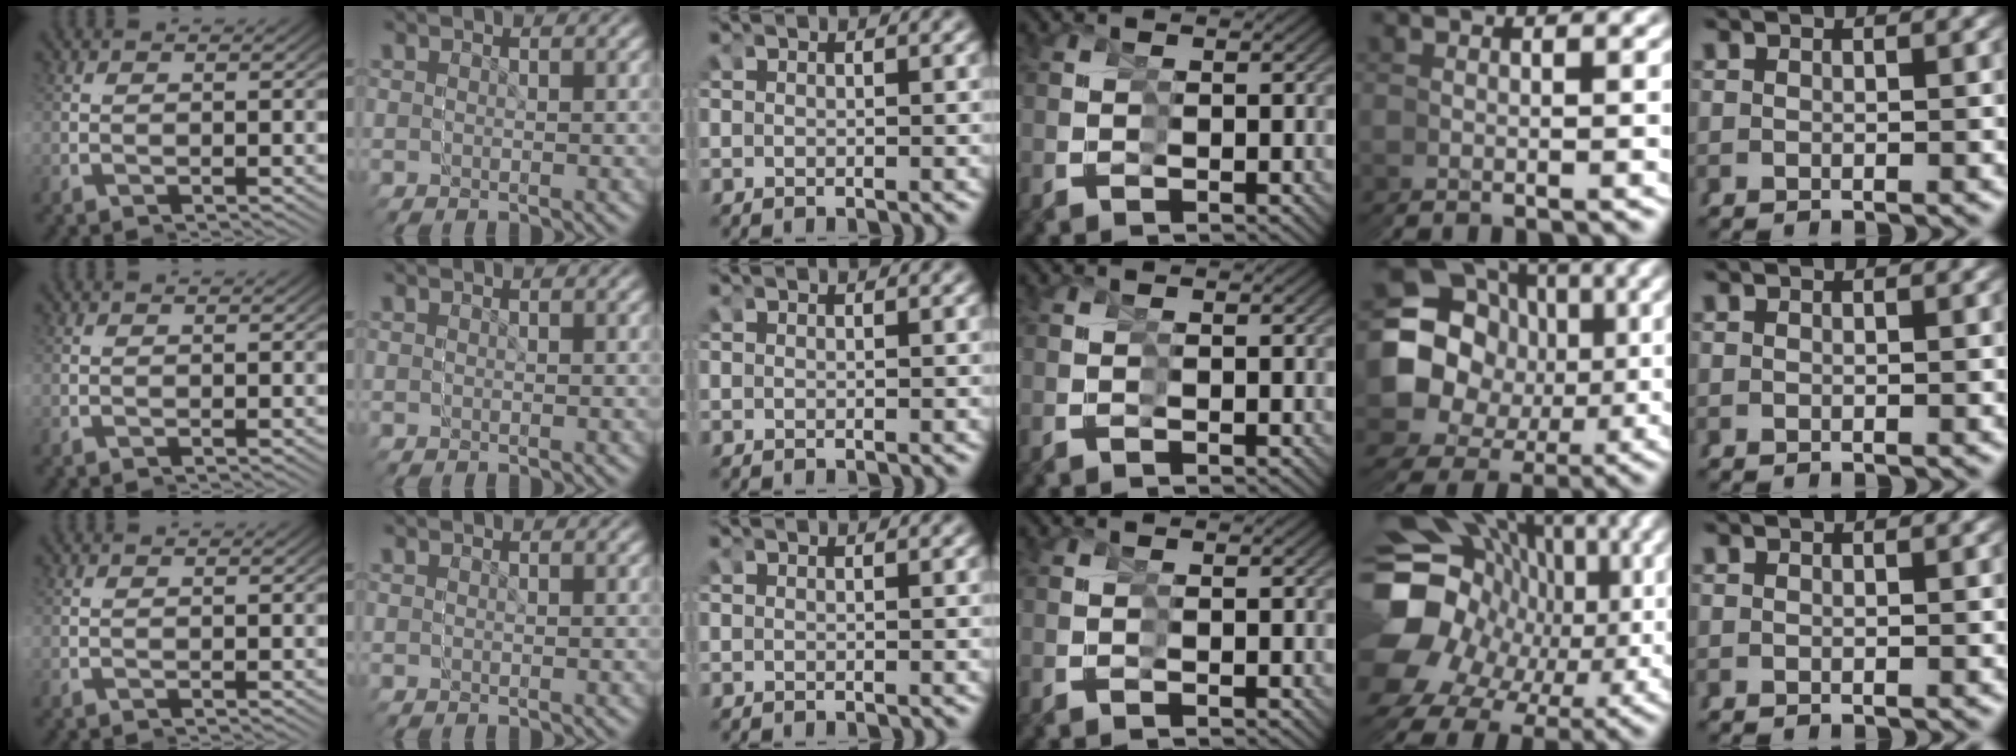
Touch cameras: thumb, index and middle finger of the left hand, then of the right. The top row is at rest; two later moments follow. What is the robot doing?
{"motion": "grasp_and_lifting", "object": "straw"}